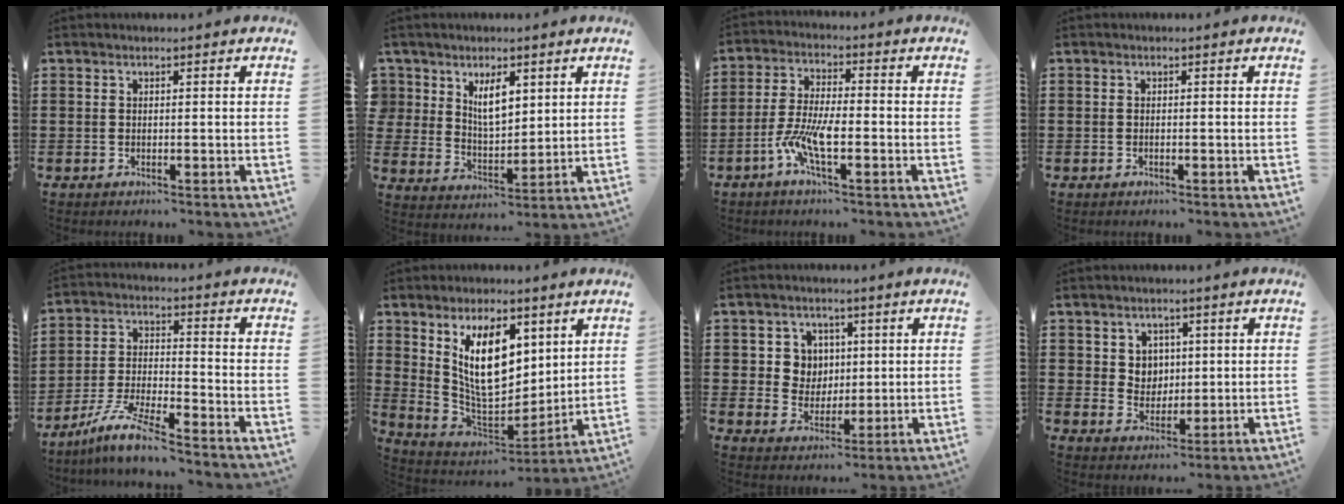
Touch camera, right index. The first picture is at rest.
{"total": 6.8, "force": [3.6, 4.1, 4.0], "torque": [-0.080, 0.007, 0.065]}
{"total": 7.0, "force": [-3.0, 1.8, 6.0], "torque": [-0.146, -0.015, -0.064]}
{"total": 0.0}
{"total": 7.9, "force": [-6.9, 0.2, 3.9], "torque": [-0.093, -0.007, -0.138]}
{"total": 13.2, "force": [5.0, 6.5, 10.4], "torque": [-0.199, -0.002, 0.090]}
{"total": 5.6, "force": [1.5, 5.2, 1.3], "torque": [-0.044, 0.016, 0.024]}
{"total": 3.9, "force": [1.5, 3.5, 0.9], "torque": [-0.027, 0.008, 0.024]}